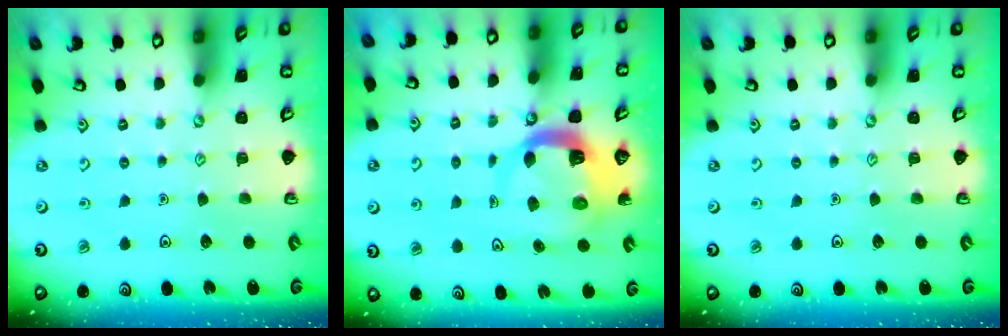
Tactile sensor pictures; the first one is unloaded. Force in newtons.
{"total": 7.1, "press": 7.0, "slide": 0.7}
{"total": 0.0}